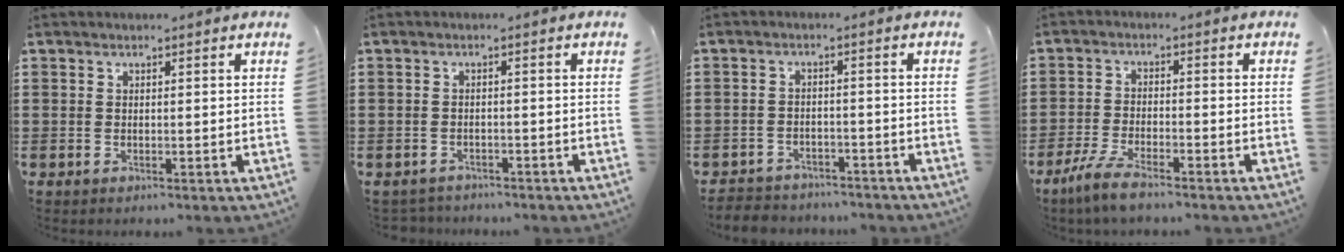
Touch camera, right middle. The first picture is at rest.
{"total": 1.4, "force": [-1.4, 0.3, -0.2], "torque": [-0.003, 0.000, -0.032]}
{"total": 3.0, "force": [-2.9, 0.6, -0.3], "torque": [-0.004, 0.000, -0.065]}
{"total": 4.7, "force": [-3.8, 0.6, 2.8], "torque": [-0.073, -0.010, -0.077]}